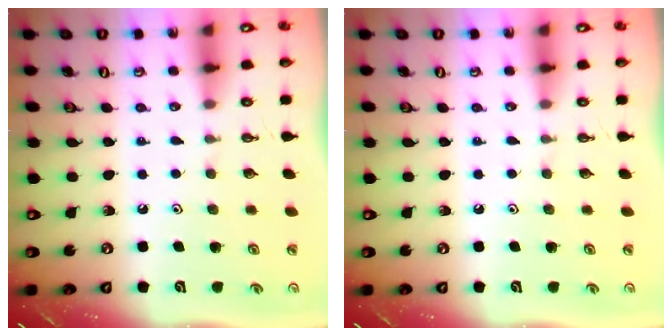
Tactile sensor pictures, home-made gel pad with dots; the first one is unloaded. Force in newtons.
{"total": 0.0}